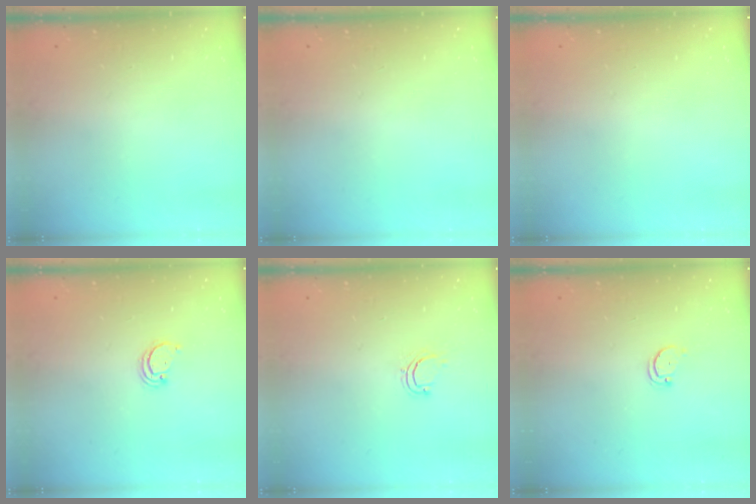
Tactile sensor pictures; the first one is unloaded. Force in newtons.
{"total": 0.0}
{"total": 0.0}
{"total": 2.2, "press": 2.2, "slide": 0.2}
{"total": 4.2, "press": 4.1, "slide": 0.8}
{"total": 2.5, "press": 2.4, "slide": 0.4}